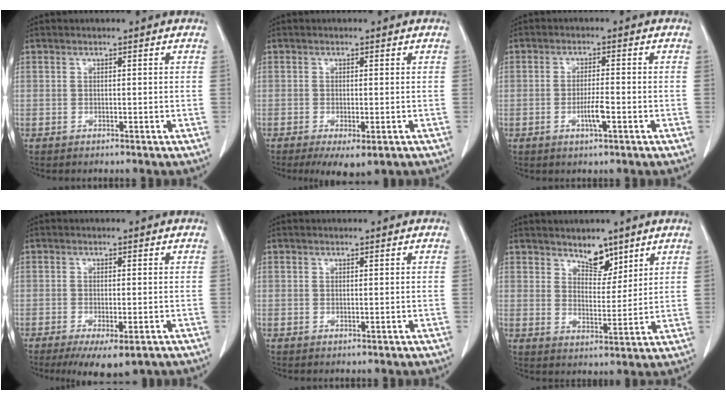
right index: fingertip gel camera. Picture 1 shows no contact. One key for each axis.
{"total": 5.5, "fx": -2.9, "fy": 1.7, "fz": 4.3, "tx": -0.061, "ty": -0.015, "tz": -0.040}
{"total": 3.6, "fx": -1.3, "fy": 0.3, "fz": 3.4, "tx": -0.065, "ty": -0.003, "tz": -0.023}
{"total": 7.6, "fx": -4.8, "fy": 2.1, "fz": 5.4, "tx": -0.075, "ty": -0.018, "tz": -0.071}
{"total": 0.0}
{"total": 5.2, "fx": 3.9, "fy": 2.4, "fz": 2.3, "tx": -0.033, "ty": -0.007, "tz": 0.071}